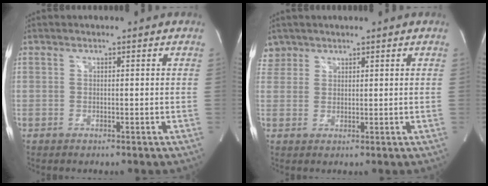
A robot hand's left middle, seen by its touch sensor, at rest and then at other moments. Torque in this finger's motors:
{"motor_torque": [0.21, -0.19, 0.01, -0.02]}